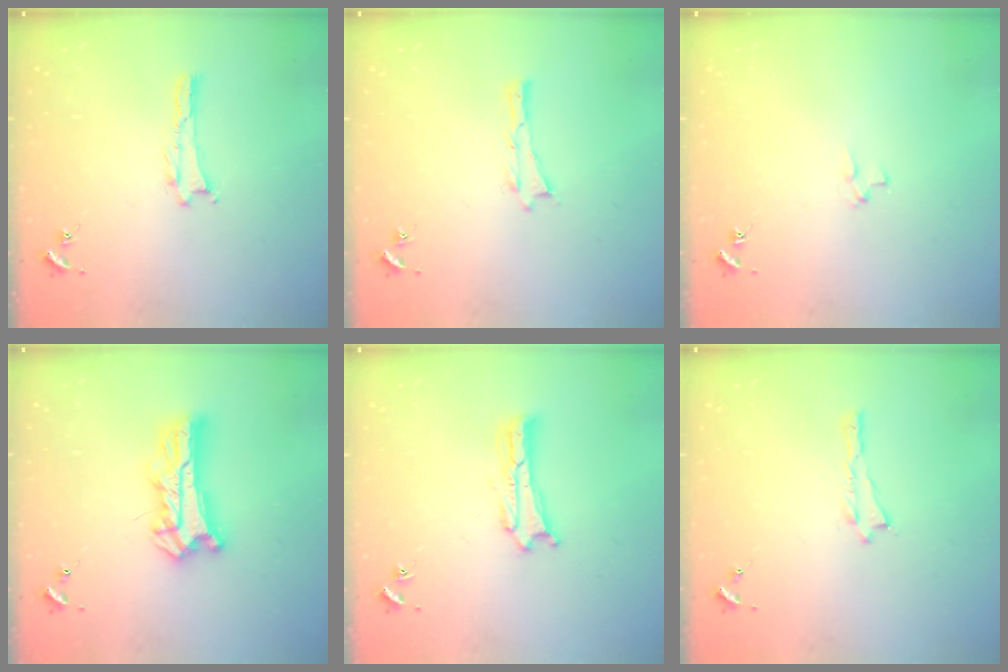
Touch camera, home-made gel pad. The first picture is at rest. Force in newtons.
{"total": 0.0}
{"total": 1.9, "press": 1.9, "slide": 0.2}
{"total": 9.5, "press": 9.5, "slide": 0.8}
{"total": 1.2, "press": 1.2, "slide": 0.2}
{"total": 0.0}